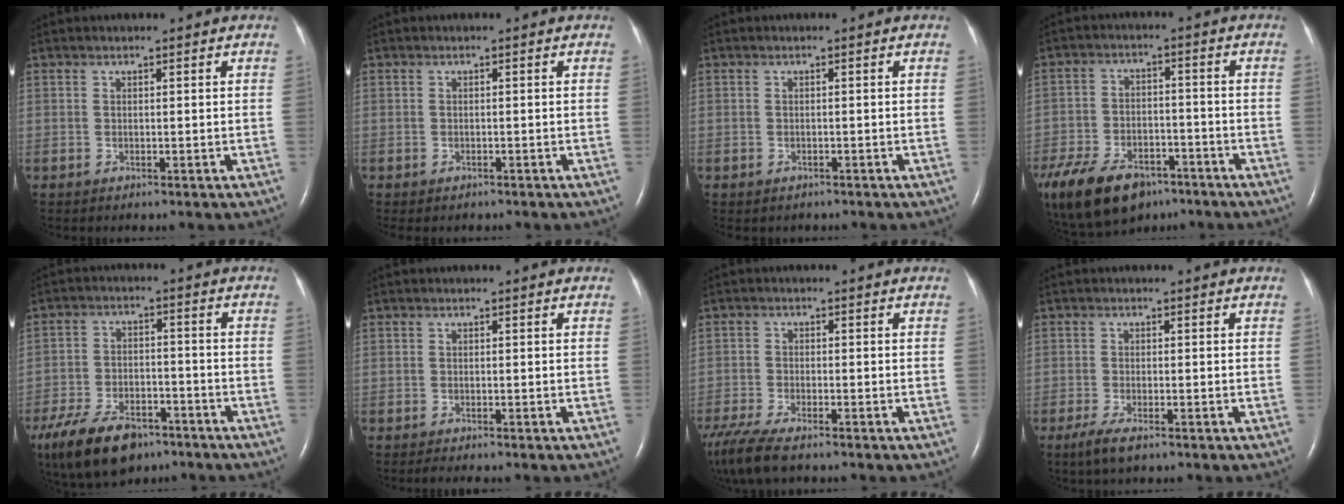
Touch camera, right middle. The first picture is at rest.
{"total": 2.0, "force": [-1.7, 0.9, 0.5], "torque": [-0.010, -0.002, -0.020]}
{"total": 1.1, "force": [-0.8, 0.6, 0.1], "torque": [-0.008, 0.001, -0.012]}
{"total": 19.6, "force": [-12.6, 10.9, 10.3], "torque": [-0.279, -0.027, -0.204]}
{"total": 13.0, "force": [-9.1, 6.0, 7.2], "torque": [-0.143, -0.013, -0.155]}
{"total": 1.6, "force": [-1.3, 0.0, 0.9], "torque": [-0.017, -0.005, -0.019]}
{"total": 9.9, "force": [-7.7, 2.1, 5.8], "torque": [-0.120, -0.024, -0.138]}
{"total": 3.4, "force": [-2.2, 0.7, 2.5], "torque": [-0.058, -0.008, -0.042]}